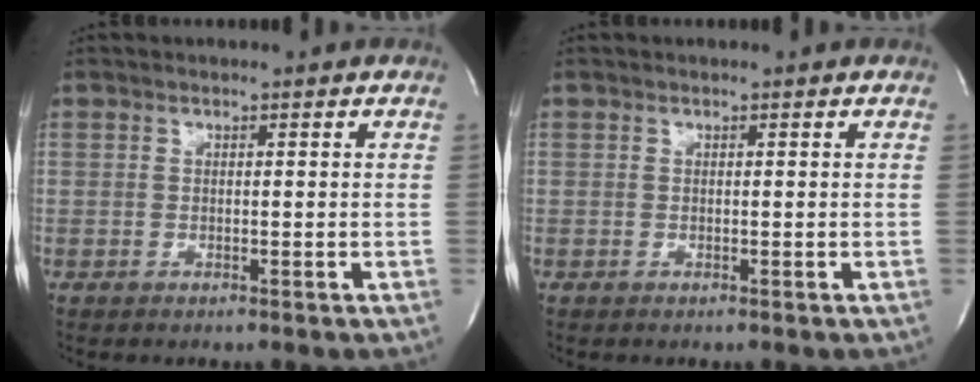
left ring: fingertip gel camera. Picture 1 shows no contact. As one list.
[{"total": 0.0}]